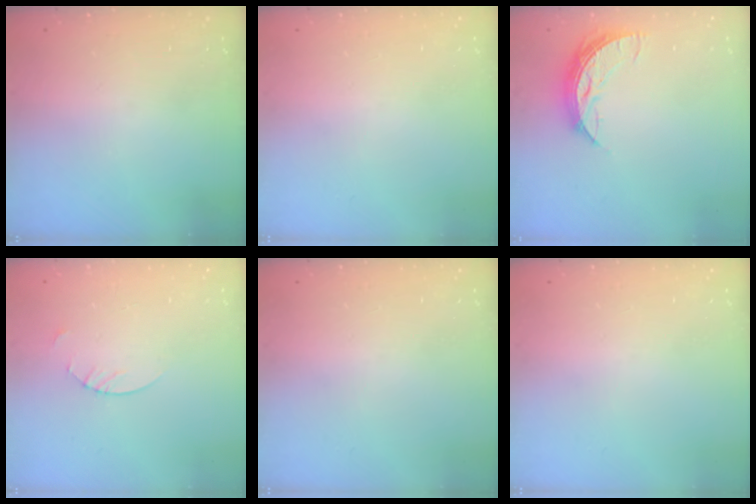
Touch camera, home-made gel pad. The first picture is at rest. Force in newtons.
{"total": 0.0}
{"total": 8.1, "press": 8.0, "slide": 0.6}
{"total": 1.8, "press": 1.8, "slide": 0.2}
{"total": 0.0}
{"total": 0.0}